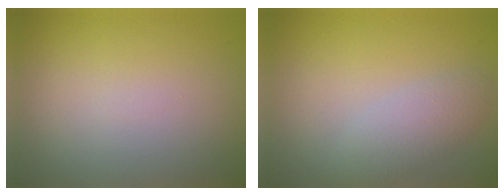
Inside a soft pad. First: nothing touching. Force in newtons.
{"total": 2.6, "press": 2.6, "slide": 0.2}